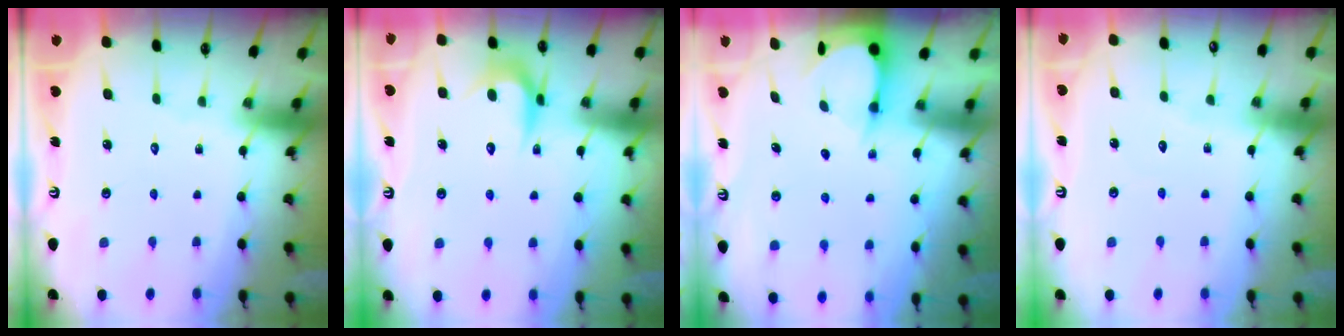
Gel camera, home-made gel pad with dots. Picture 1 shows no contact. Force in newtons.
{"total": 7.9, "press": 7.9, "slide": 0.6}
{"total": 3.4, "press": 3.4, "slide": 0.3}
{"total": 2.0, "press": 2.0, "slide": 0.2}